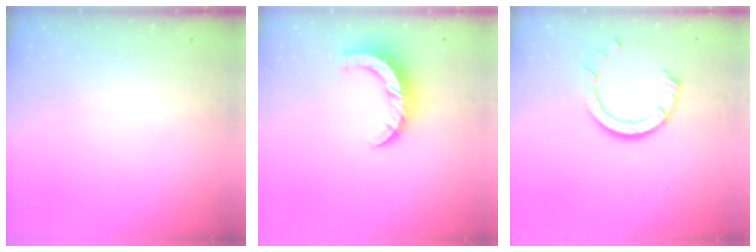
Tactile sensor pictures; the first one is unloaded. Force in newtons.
{"total": 8.7, "press": 8.6, "slide": 0.9}
{"total": 8.8, "press": 8.7, "slide": 1.0}